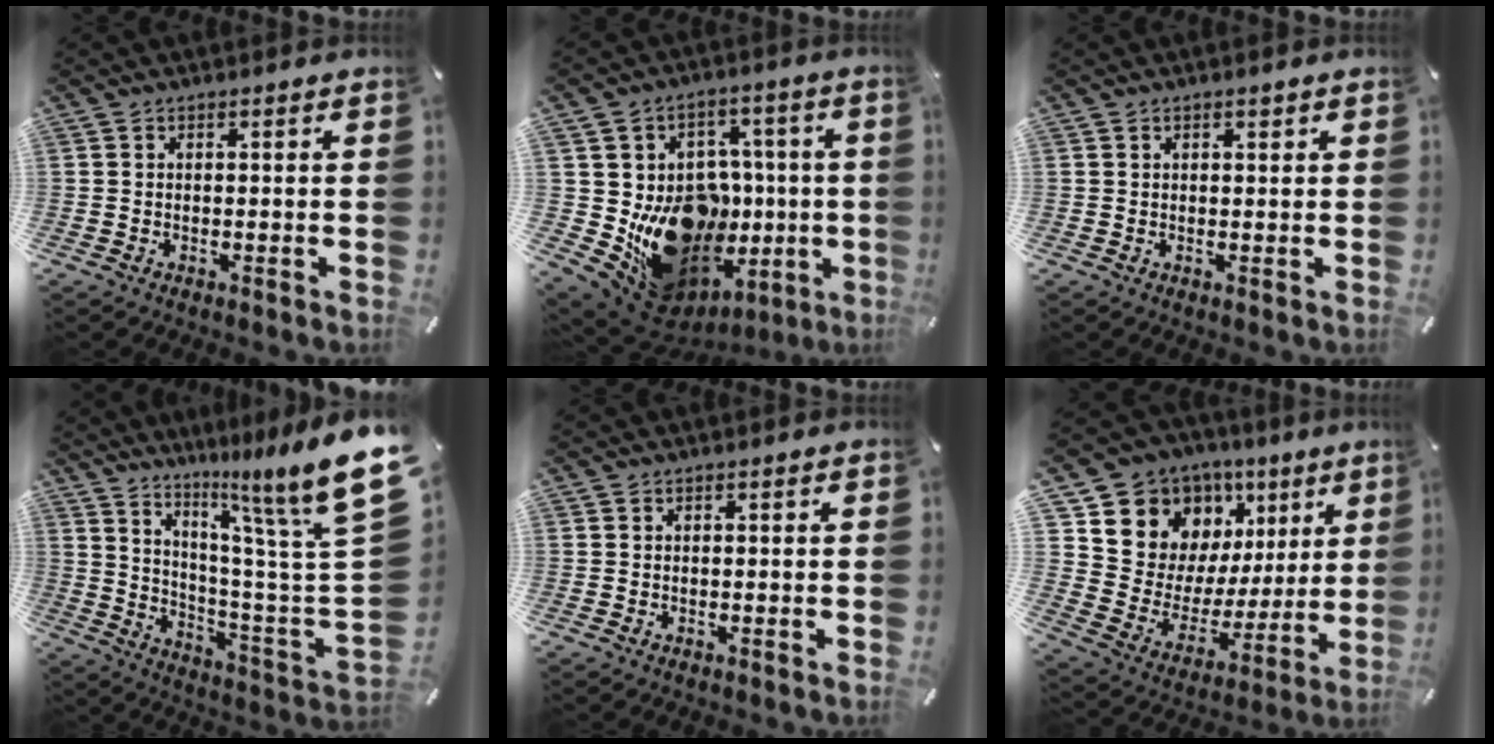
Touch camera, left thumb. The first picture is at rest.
{"total": 17.8, "force": [-3.0, 15.3, 8.7], "torque": [-0.143, -0.015, -0.003]}
{"total": 1.0, "force": [0.6, 0.4, 0.7], "torque": [-0.013, 0.002, 0.009]}
{"total": 17.8, "force": [11.5, 1.6, 13.5], "torque": [-0.209, -0.099, 0.175]}
{"total": 0.0}
{"total": 12.8, "force": [7.7, 10.0, 2.2], "torque": [-0.050, -0.082, 0.148]}